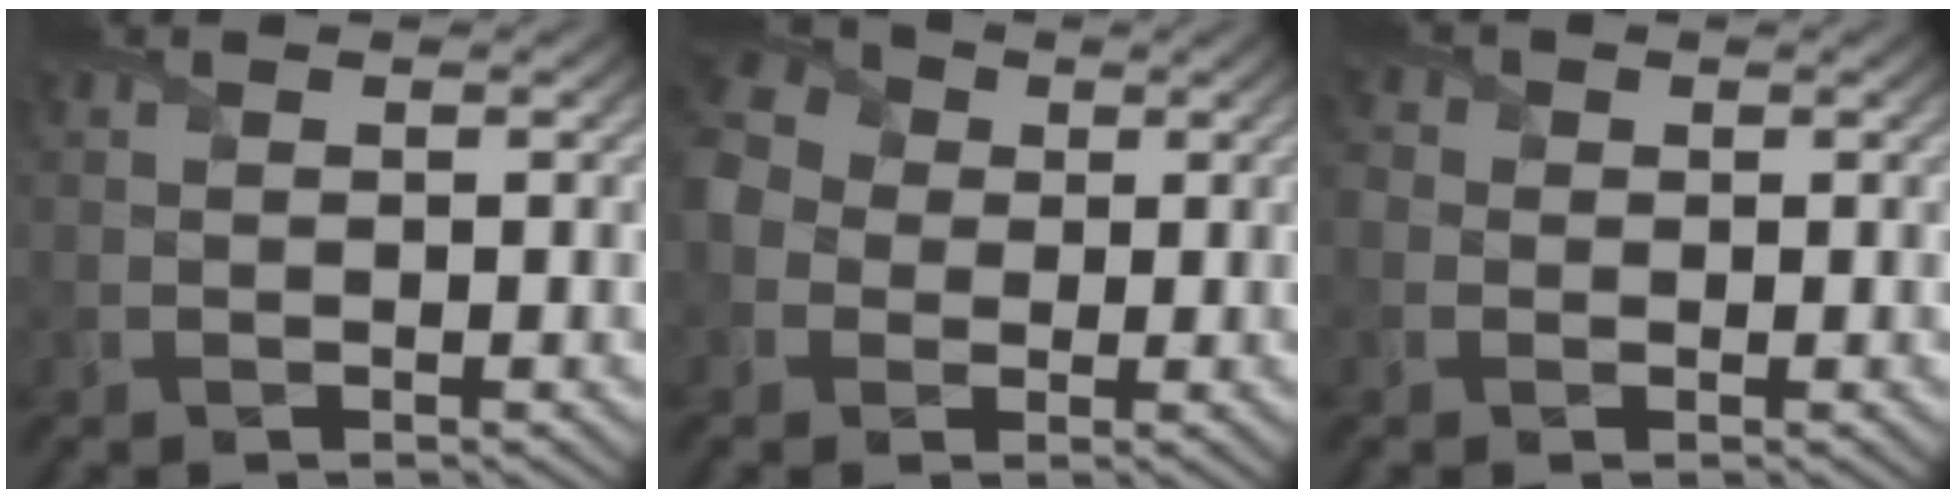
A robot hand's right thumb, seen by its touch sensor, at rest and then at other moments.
{"total": 7.0, "force": [-0.3, 6.1, 3.4], "torque": [-0.107, 0.003, -0.017]}
{"total": 2.1, "force": [0.1, 2.0, 0.7], "torque": [-0.026, 0.004, -0.006]}